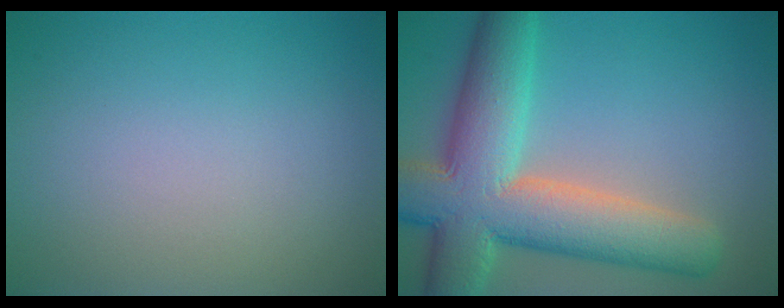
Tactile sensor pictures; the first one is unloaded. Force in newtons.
{"total": 11.8, "press": 11.7, "slide": 1.0}